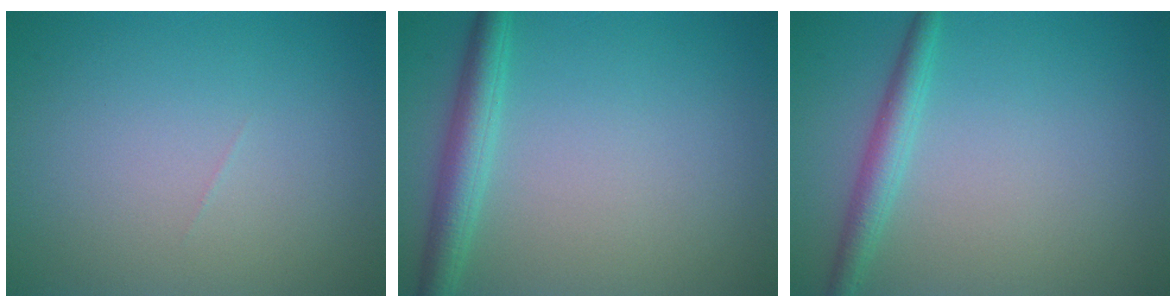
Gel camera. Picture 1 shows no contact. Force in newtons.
{"total": 3.2, "press": 3.2, "slide": 0.2}
{"total": 2.4, "press": 2.4, "slide": 0.1}